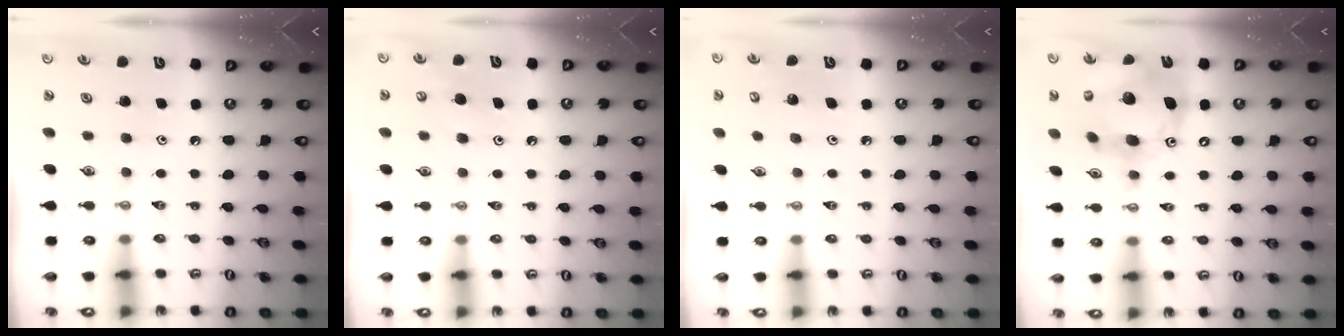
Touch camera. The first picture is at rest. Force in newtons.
{"total": 5.4, "press": 5.3, "slide": 0.9}
{"total": 4.7, "press": 4.6, "slide": 0.7}
{"total": 19.0, "press": 18.9, "slide": 2.5}